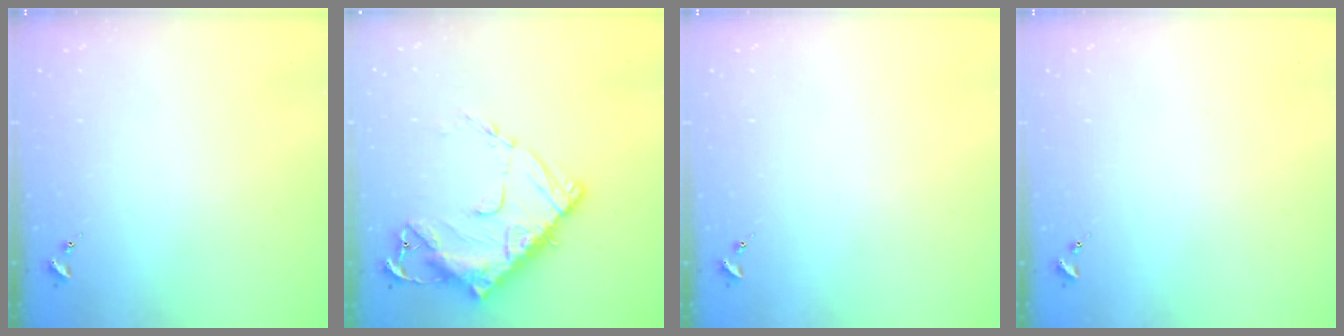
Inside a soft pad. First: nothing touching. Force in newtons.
{"total": 16.9, "press": 16.8, "slide": 1.6}
{"total": 0.0}
{"total": 0.0}